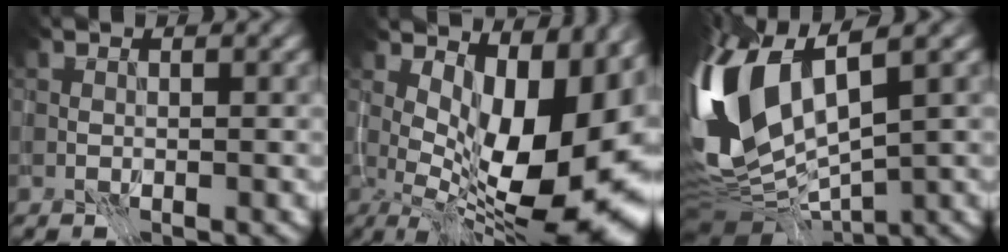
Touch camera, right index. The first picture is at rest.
{"total": 16.6, "force": [2.5, 6.5, 15.1], "torque": [-0.161, 0.014, 0.059]}
{"total": 13.0, "force": [2.0, 6.3, 11.1], "torque": [-0.262, 0.002, 0.043]}